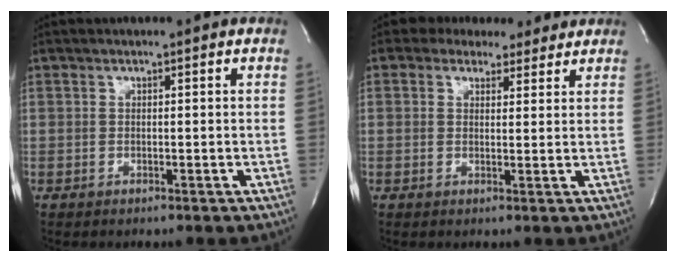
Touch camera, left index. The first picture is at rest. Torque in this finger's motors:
{"motor_torque": [1.47, -0.67, 0.16, -0.01]}